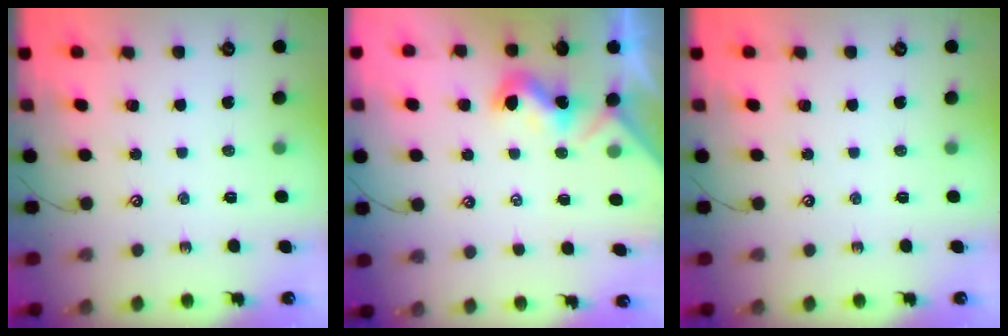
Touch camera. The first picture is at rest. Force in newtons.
{"total": 1.3, "press": 1.2, "slide": 0.3}
{"total": 0.0}